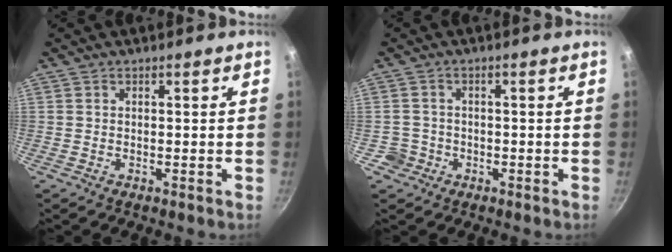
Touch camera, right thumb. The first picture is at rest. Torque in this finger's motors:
{"motor_torque": [0.18, -0.03, 0.22, 0.13, 0.01]}